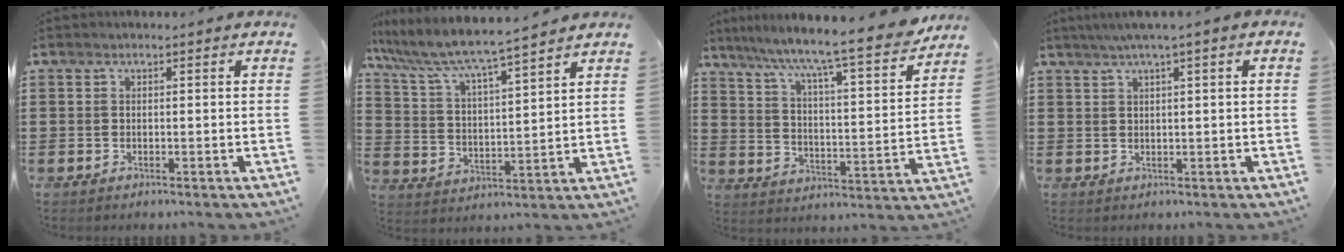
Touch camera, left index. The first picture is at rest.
{"total": 5.7, "force": [5.3, -0.1, 2.2], "torque": [-0.070, -0.036, 0.082]}
{"total": 7.6, "force": [6.6, -0.6, 3.7], "torque": [-0.093, -0.057, 0.099]}
{"total": 2.1, "force": [0.9, -0.3, 1.9], "torque": [-0.035, -0.001, 0.014]}